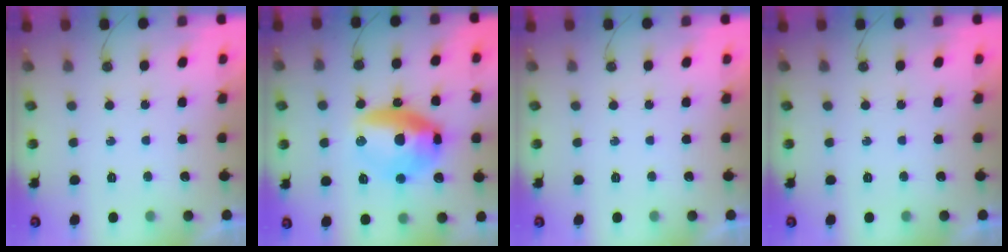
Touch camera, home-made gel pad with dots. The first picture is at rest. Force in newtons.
{"total": 16.8, "press": 16.3, "slide": 4.2}
{"total": 0.0}
{"total": 0.0}